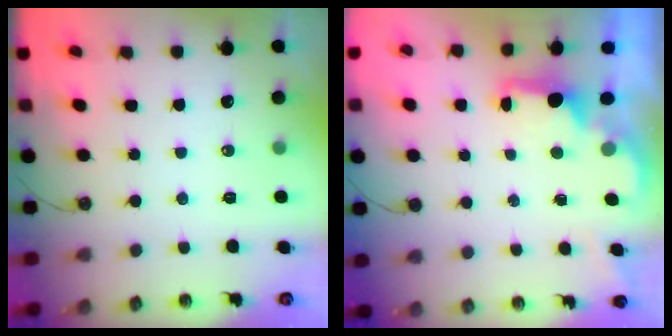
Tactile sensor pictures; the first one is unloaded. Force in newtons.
{"total": 1.8, "press": 1.7, "slide": 0.8}